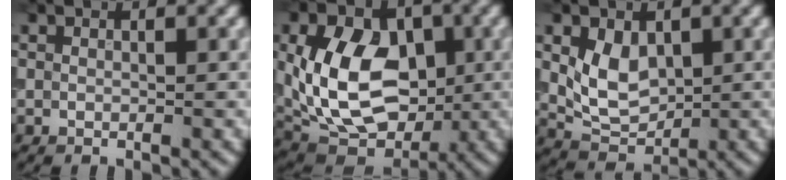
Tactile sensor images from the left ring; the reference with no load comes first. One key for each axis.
{"total": 11.1, "fx": 0.4, "fy": 7.6, "fz": 8.1, "tx": -0.157, "ty": -0.008, "tz": 0.005}
{"total": 4.3, "fx": 0.8, "fy": 3.0, "fz": 2.9, "tx": -0.058, "ty": -0.004, "tz": 0.017}